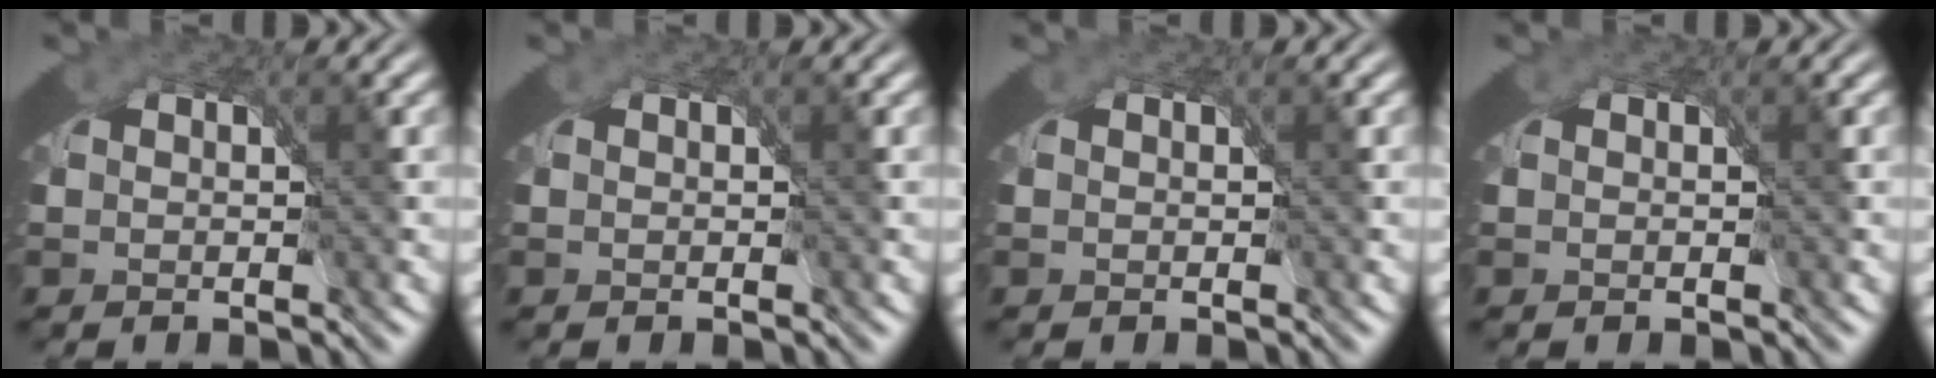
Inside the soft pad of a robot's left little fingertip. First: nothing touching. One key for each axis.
{"total": 0.0}
{"total": 0.0}
{"total": 0.0}